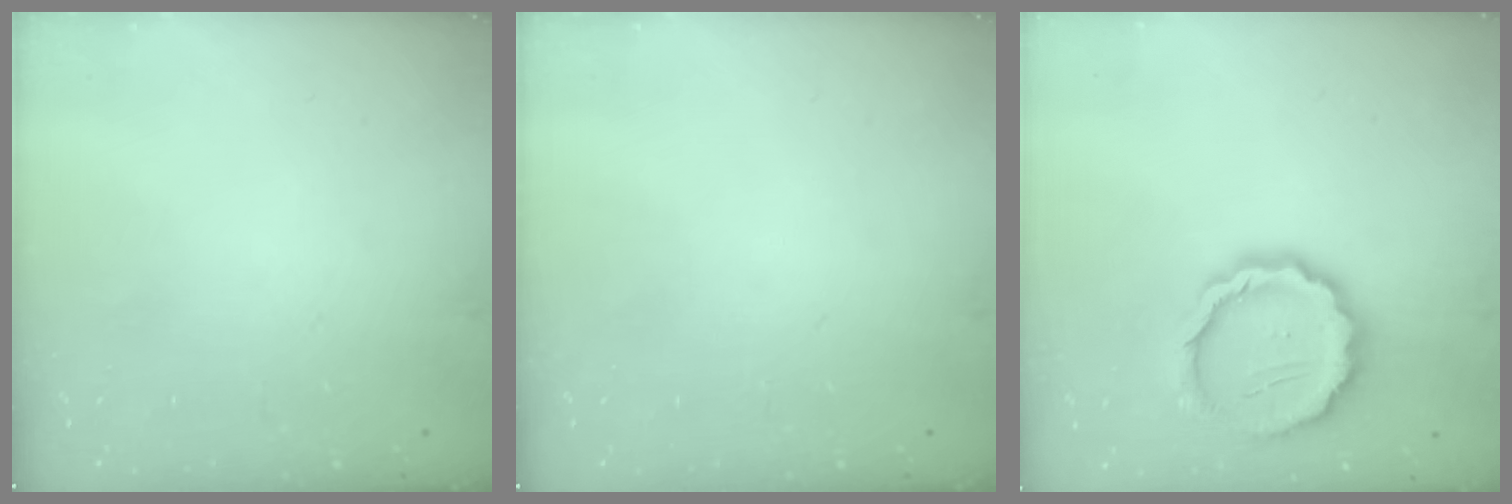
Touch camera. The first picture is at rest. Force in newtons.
{"total": 0.0}
{"total": 14.6, "press": 14.3, "slide": 3.0}